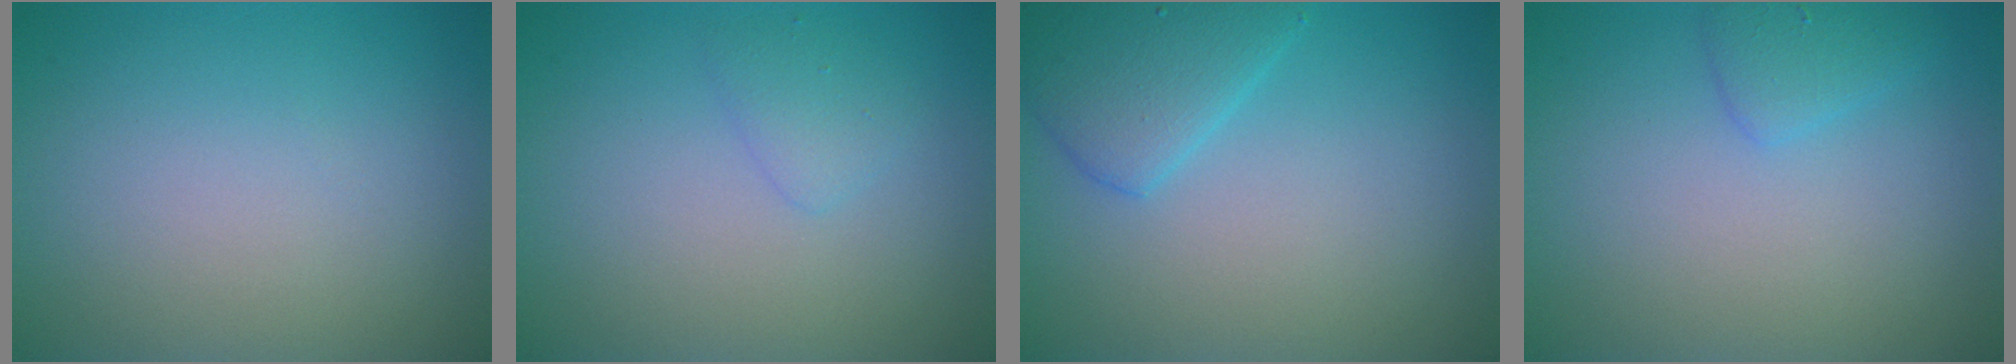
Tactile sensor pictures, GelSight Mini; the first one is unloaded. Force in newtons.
{"total": 1.3, "press": 1.3, "slide": 0.1}
{"total": 3.7, "press": 3.7, "slide": 0.2}
{"total": 1.6, "press": 1.6, "slide": 0.1}